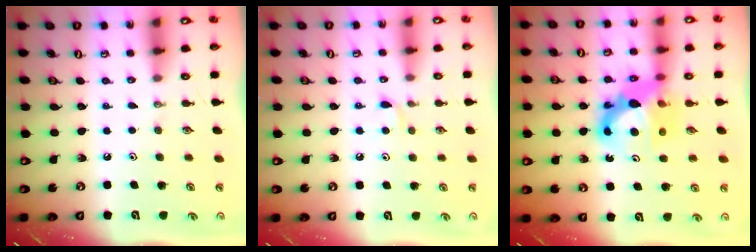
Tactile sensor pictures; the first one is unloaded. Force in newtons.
{"total": 4.7, "press": 4.7, "slide": 0.6}
{"total": 12.3, "press": 12.2, "slide": 1.1}